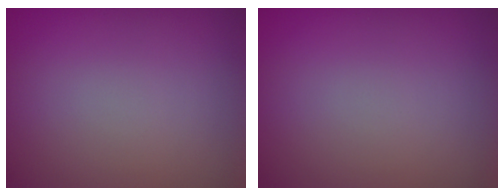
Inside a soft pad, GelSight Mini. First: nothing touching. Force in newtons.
{"total": 0.0}